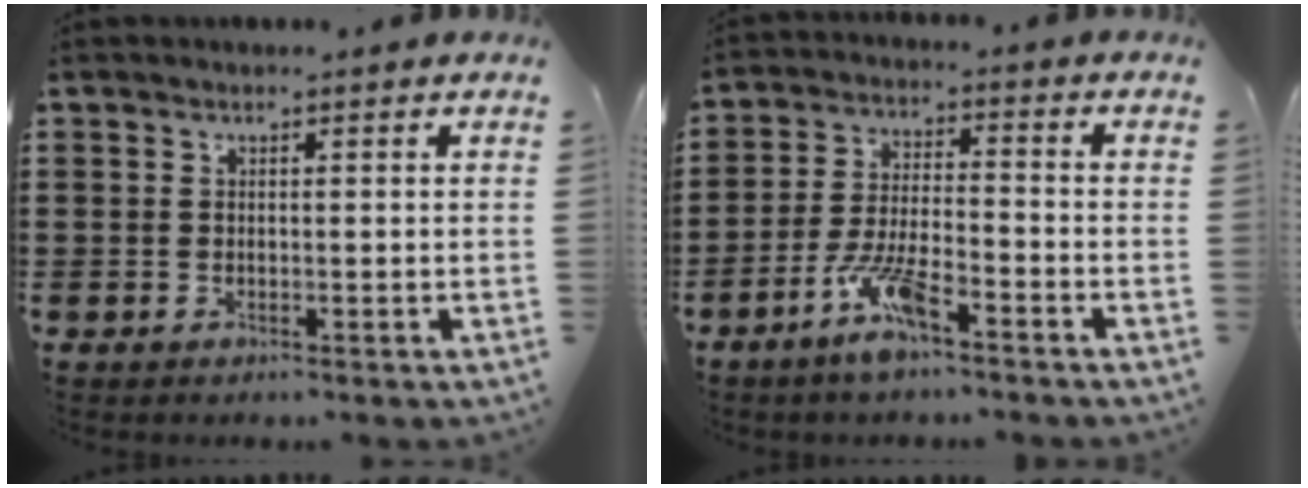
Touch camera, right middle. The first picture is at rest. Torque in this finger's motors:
{"motor_torque": [1.86, 0.27, 0.23, 0.21]}